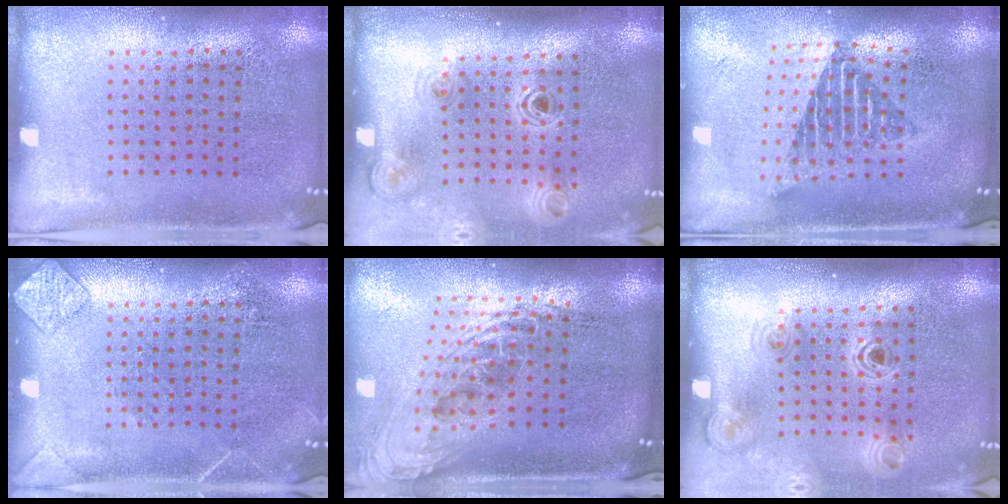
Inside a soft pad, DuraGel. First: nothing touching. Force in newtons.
{"total": 1.1, "press": 1.1, "slide": 0.2}
{"total": 1.8, "press": 1.5, "slide": 1.1}
{"total": 1.6, "press": 1.5, "slide": 0.1}
{"total": 2.3, "press": 1.6, "slide": 1.6}
{"total": 1.1, "press": 1.1, "slide": 0.2}